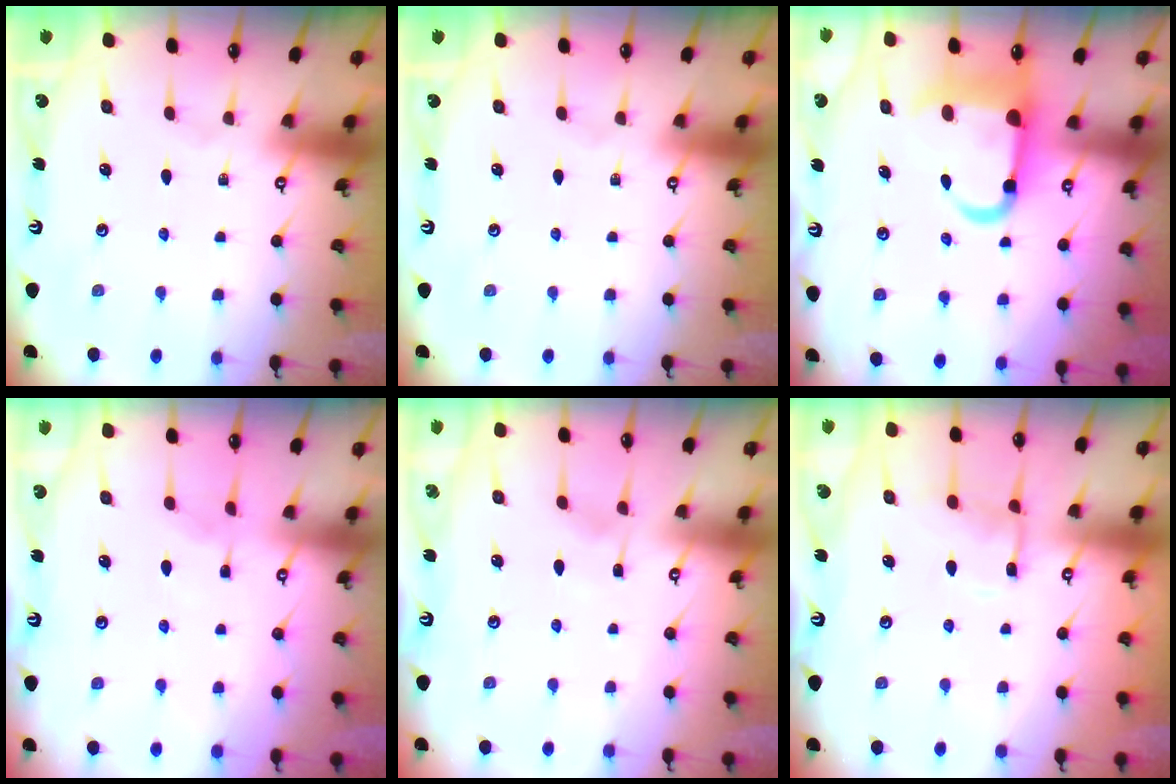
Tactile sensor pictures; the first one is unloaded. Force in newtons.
{"total": 0.0}
{"total": 11.4, "press": 11.2, "slide": 2.2}
{"total": 2.1, "press": 2.1, "slide": 0.4}
{"total": 3.0, "press": 3.0, "slide": 0.4}
{"total": 9.2, "press": 9.2, "slide": 1.0}